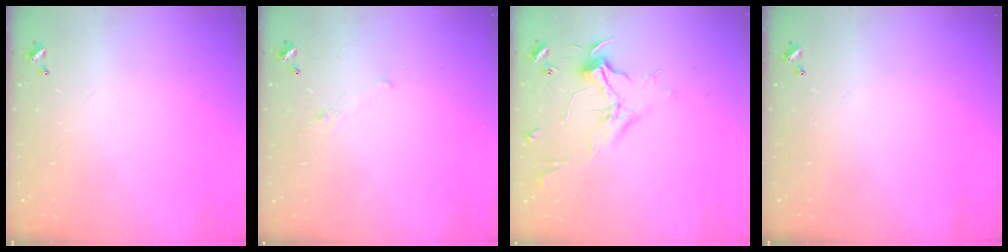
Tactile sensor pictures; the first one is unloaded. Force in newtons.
{"total": 0.7, "press": 0.2, "slide": 0.6}
{"total": 2.4, "press": 2.3, "slide": 0.7}
{"total": 0.0}